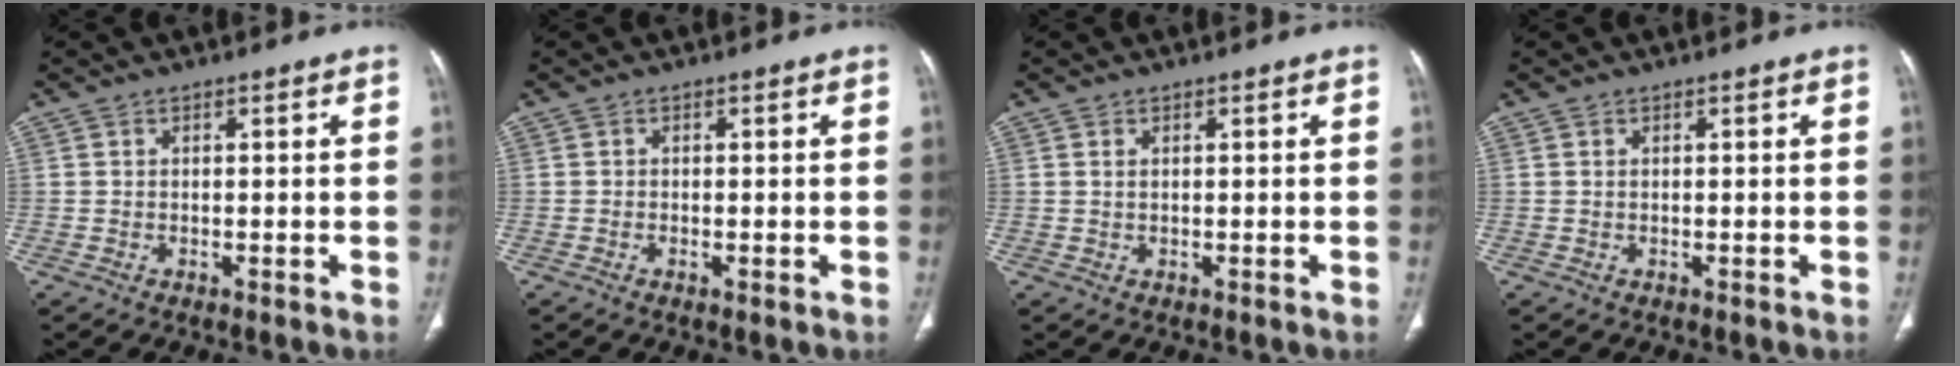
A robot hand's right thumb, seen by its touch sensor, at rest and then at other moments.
{"total": 0.7, "force": [-0.3, 0.3, 0.6], "torque": [-0.012, -0.001, -0.005]}
{"total": 0.7, "force": [0.4, 0.4, 0.5], "torque": [-0.013, 0.002, 0.008]}
{"total": 0.0}